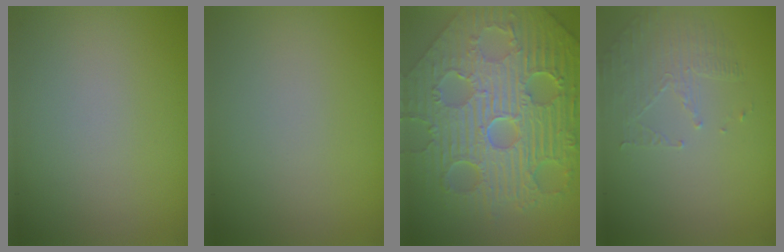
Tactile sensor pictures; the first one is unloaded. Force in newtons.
{"total": 0.0}
{"total": 12.5, "press": 8.2, "slide": 9.5}
{"total": 1.7, "press": 0.9, "slide": 1.4}